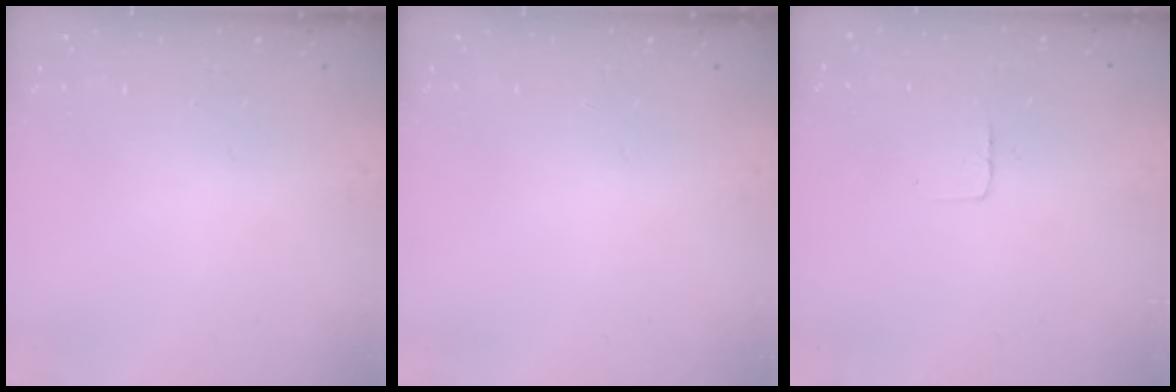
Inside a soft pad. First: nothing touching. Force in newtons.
{"total": 0.0}
{"total": 2.9, "press": 2.9, "slide": 0.2}